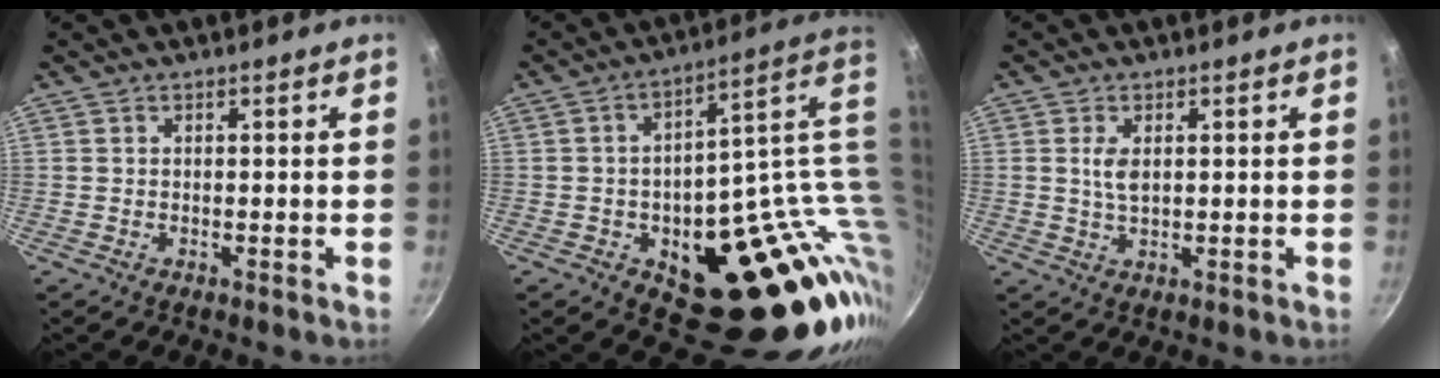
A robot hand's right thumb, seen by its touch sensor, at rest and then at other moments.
{"total": 26.4, "force": [6.3, 15.5, 20.4], "torque": [-0.183, -0.003, 0.123]}
{"total": 3.3, "force": [0.7, 1.7, 2.7], "torque": [-0.050, -0.005, 0.016]}